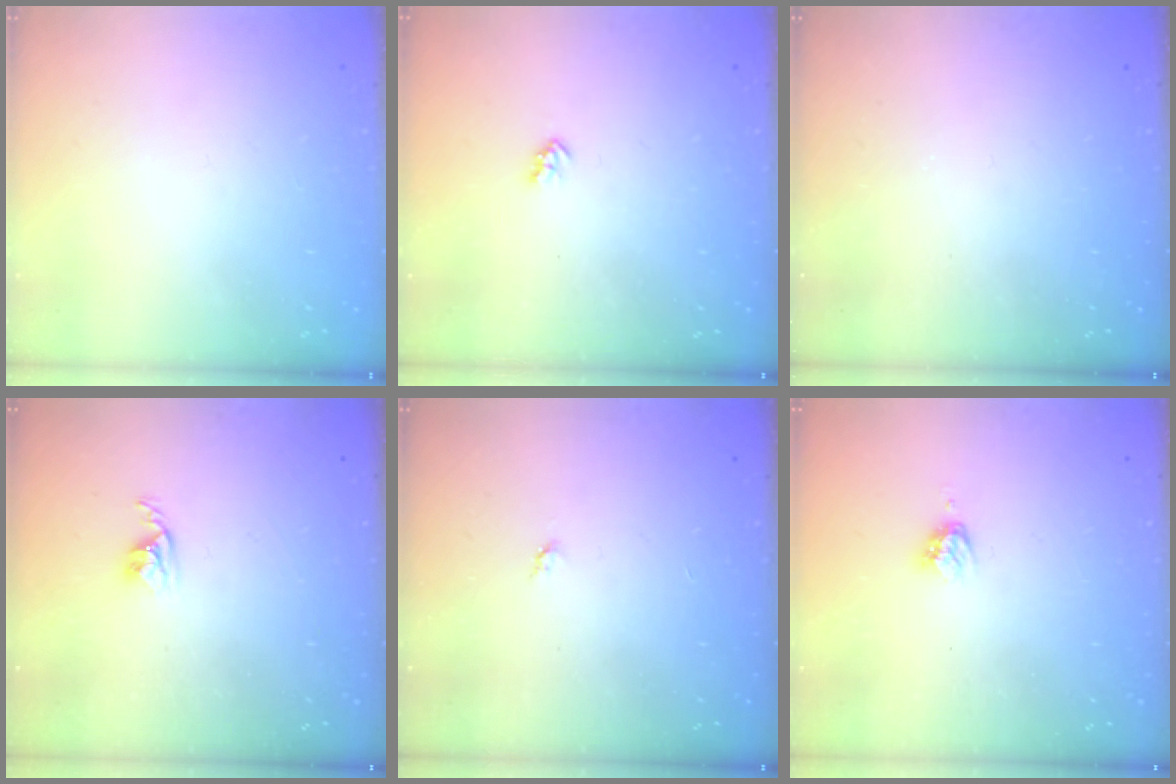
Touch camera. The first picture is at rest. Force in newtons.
{"total": 2.0, "press": 2.0, "slide": 0.3}
{"total": 0.0}
{"total": 2.9, "press": 2.9, "slide": 0.4}
{"total": 2.8, "press": 2.8, "slide": 0.4}
{"total": 4.5, "press": 4.5, "slide": 0.5}